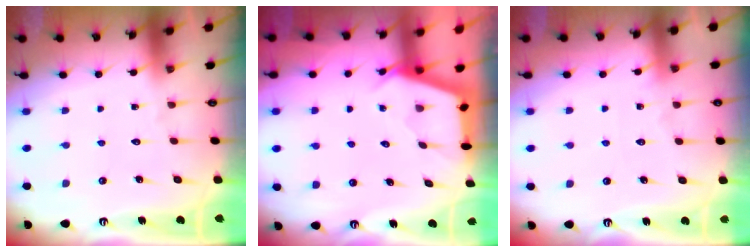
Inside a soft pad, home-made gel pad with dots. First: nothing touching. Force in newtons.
{"total": 2.7, "press": 2.7, "slide": 0.3}
{"total": 3.3, "press": 3.2, "slide": 0.4}